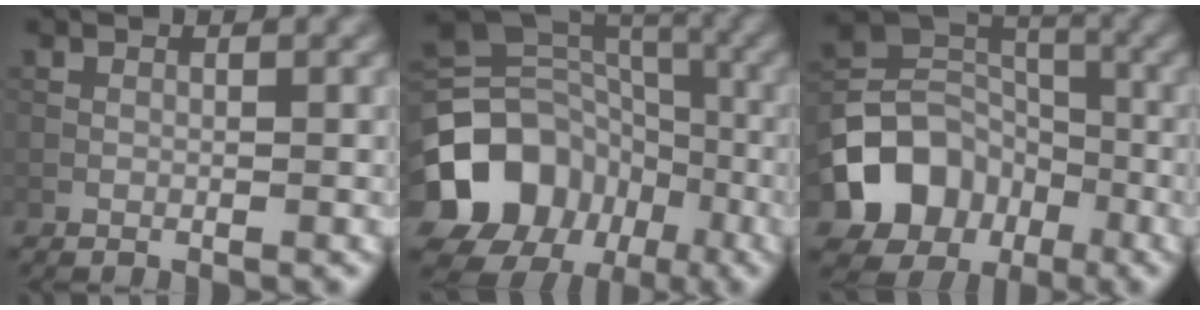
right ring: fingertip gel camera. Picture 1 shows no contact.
{"total": 14.8, "force": [-5.6, 12.0, 6.6], "torque": [-0.164, 0.001, -0.095]}
{"total": 8.7, "force": [-3.0, 7.0, 4.2], "torque": [-0.069, 0.001, -0.062]}